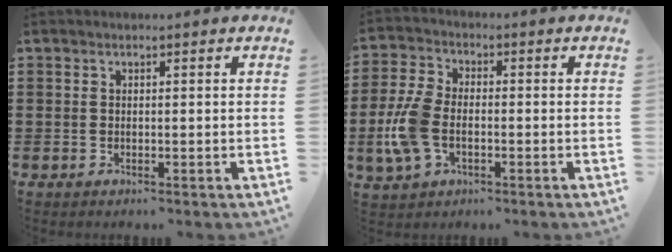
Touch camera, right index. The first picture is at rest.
{"total": 7.6, "force": [-1.8, 4.2, 6.0], "torque": [-0.154, -0.005, -0.041]}